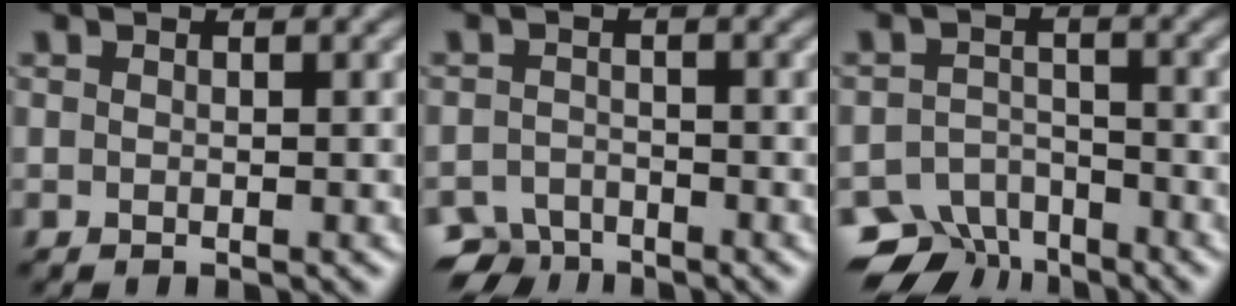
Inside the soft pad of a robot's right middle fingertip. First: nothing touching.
{"total": 2.7, "force": [-2.5, 1.0, 0.0], "torque": [0.001, 0.004, -0.051]}
{"total": 5.3, "force": [-4.6, 2.6, 0.8], "torque": [-0.006, -0.005, -0.078]}